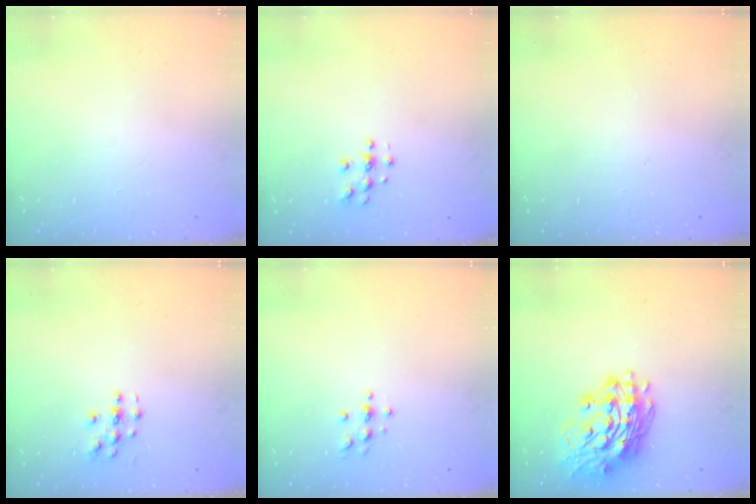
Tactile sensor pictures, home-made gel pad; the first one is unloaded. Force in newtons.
{"total": 4.0, "press": 4.0, "slide": 0.5}
{"total": 0.0}
{"total": 3.3, "press": 3.3, "slide": 0.2}
{"total": 3.3, "press": 3.3, "slide": 0.4}
{"total": 18.5, "press": 18.4, "slide": 2.1}